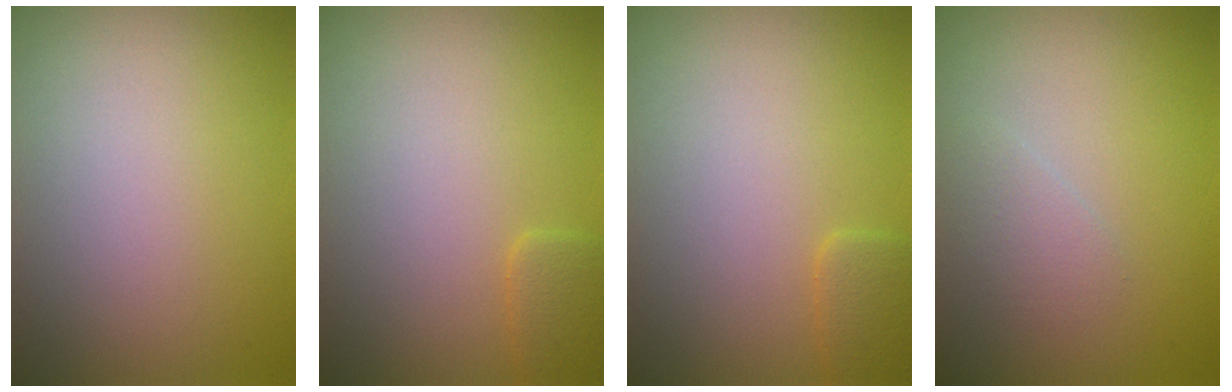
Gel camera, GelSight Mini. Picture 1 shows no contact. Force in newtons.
{"total": 1.4, "press": 1.4, "slide": 0.1}
{"total": 1.4, "press": 1.4, "slide": 0.1}
{"total": 1.4, "press": 1.4, "slide": 0.0}